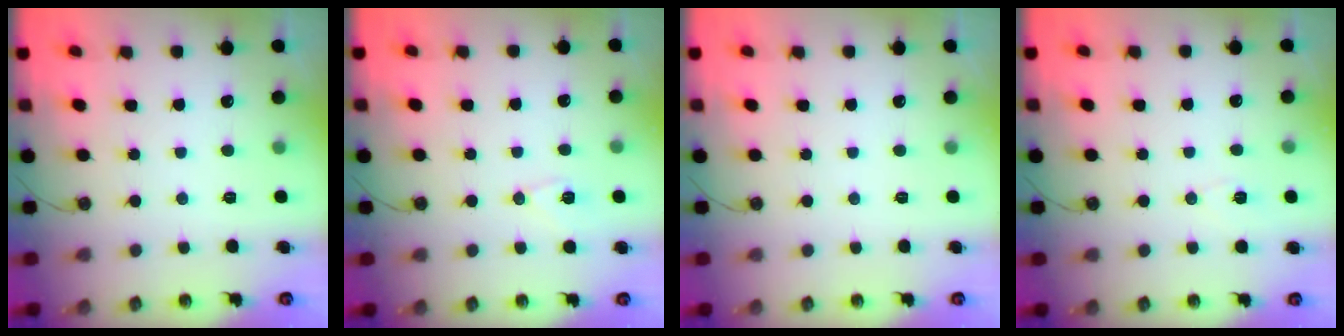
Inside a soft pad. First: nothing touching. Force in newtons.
{"total": 7.2, "press": 7.2, "slide": 0.1}
{"total": 0.0}
{"total": 3.6, "press": 2.5, "slide": 2.6}